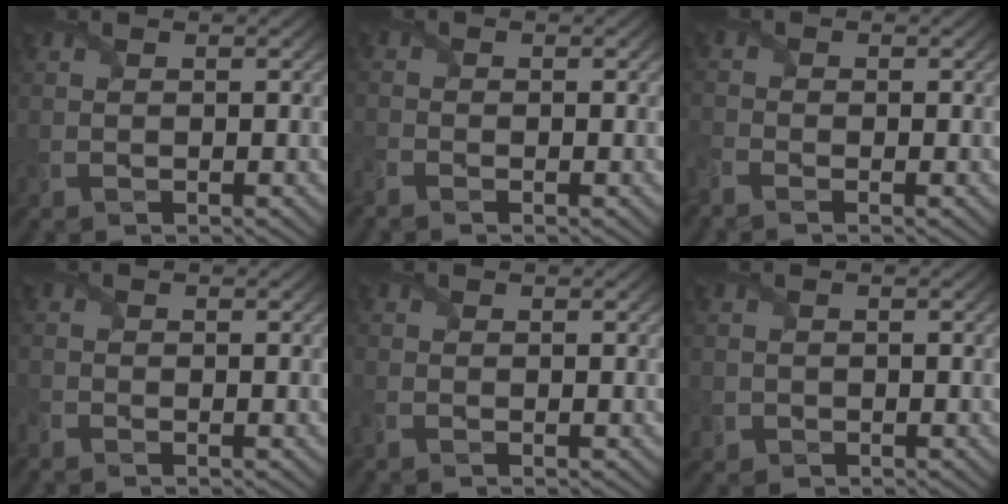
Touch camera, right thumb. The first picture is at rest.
{"total": 1.8, "force": [-1.6, 0.6, 0.5], "torque": [-0.019, -0.013, -0.042]}
{"total": 2.5, "force": [-2.1, 0.9, 1.1], "torque": [-0.036, -0.014, -0.056]}
{"total": 1.4, "force": [-1.3, 0.5, 0.2], "torque": [-0.012, -0.010, -0.035]}
{"total": 1.4, "force": [-1.1, 0.6, 0.6], "torque": [-0.022, -0.009, -0.028]}
{"total": 1.7, "force": [-0.8, 1.5, 0.2], "torque": [0.001, -0.007, -0.016]}